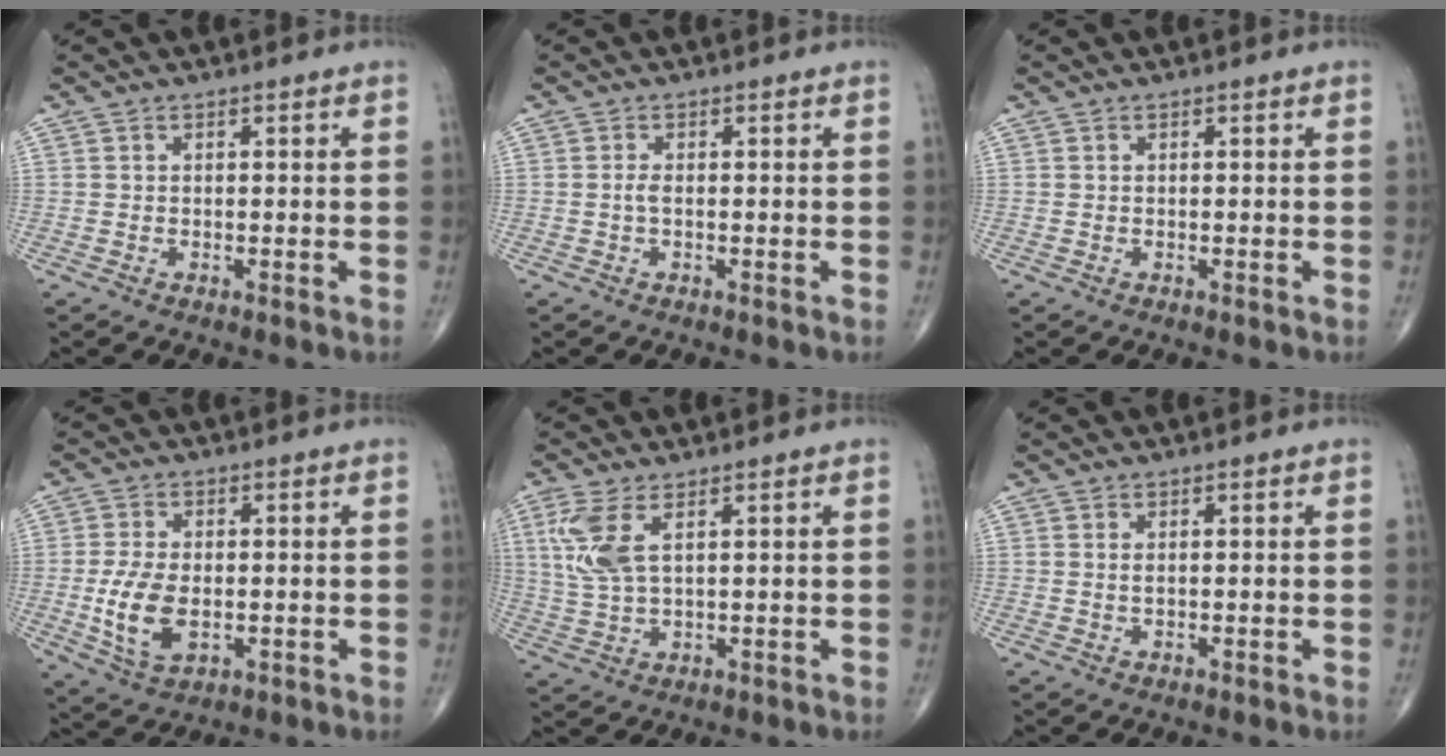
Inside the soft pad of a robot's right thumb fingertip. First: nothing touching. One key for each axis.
{"total": 1.0, "fx": -0.1, "fy": 0.3, "fz": 0.9, "tx": -0.023, "ty": -0.001, "tz": -0.004}
{"total": 0.0}
{"total": 9.0, "fx": -1.2, "fy": 5.1, "fz": 7.3, "tx": -0.142, "ty": -0.009, "tz": -0.016}
{"total": 7.3, "fx": 2.8, "fy": 2.9, "fz": 6.1, "tx": -0.153, "ty": -0.005, "tz": 0.063}
{"total": 0.9, "fx": 0.2, "fy": 0.3, "fz": 0.8, "tx": -0.016, "ty": -0.003, "tz": 0.006}